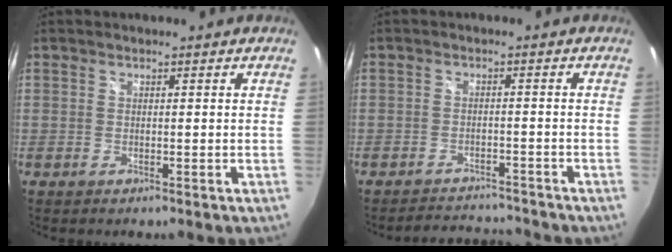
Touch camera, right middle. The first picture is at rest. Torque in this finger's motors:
{"motor_torque": [0.07, -0.43, 0.04, 0.01]}